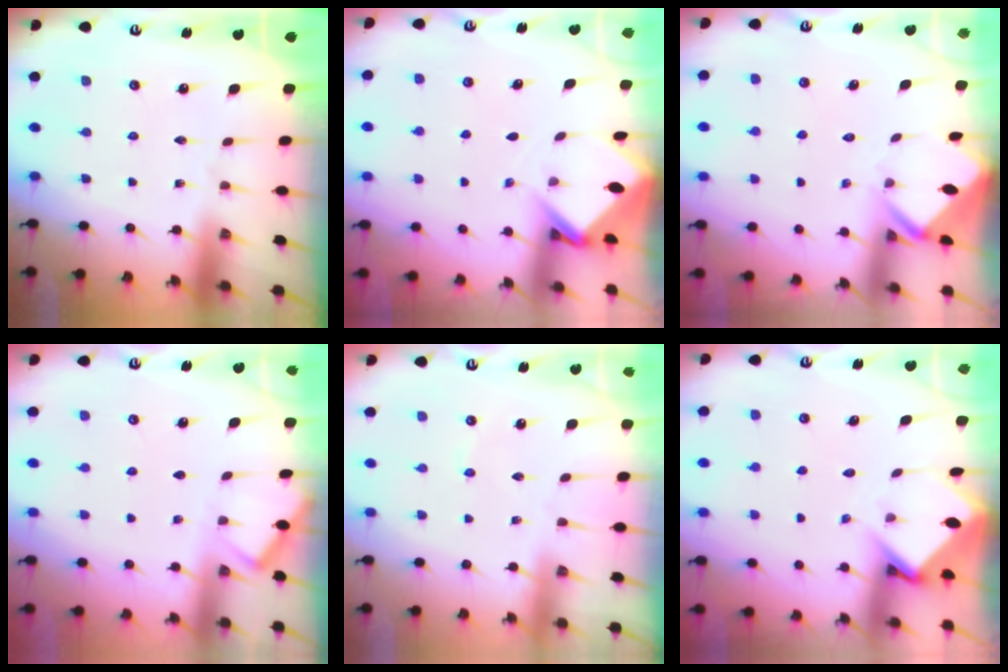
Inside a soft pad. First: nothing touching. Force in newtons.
{"total": 3.0, "press": 2.9, "slide": 0.3}
{"total": 2.8, "press": 2.8, "slide": 0.2}
{"total": 2.7, "press": 2.6, "slide": 0.3}
{"total": 1.3, "press": 1.3, "slide": 0.2}
{"total": 3.8, "press": 3.8, "slide": 0.3}